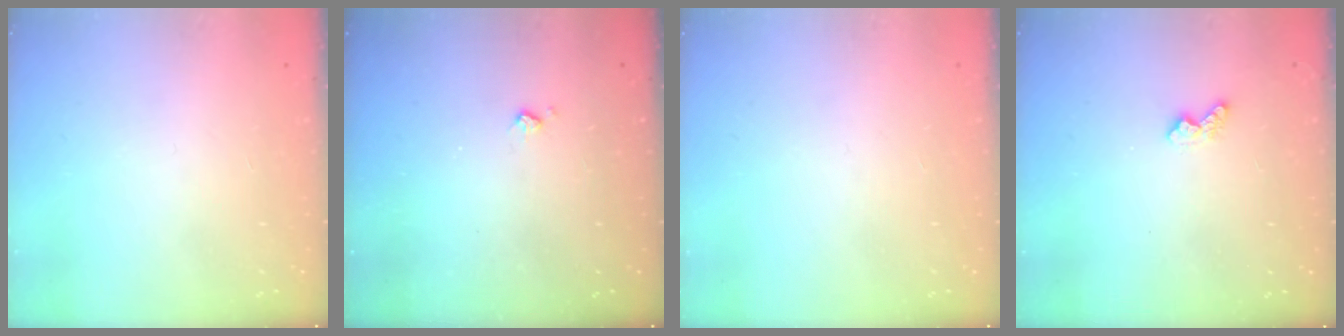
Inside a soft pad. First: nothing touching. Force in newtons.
{"total": 4.0, "press": 4.0, "slide": 0.5}
{"total": 0.0}
{"total": 3.4, "press": 3.4, "slide": 0.6}